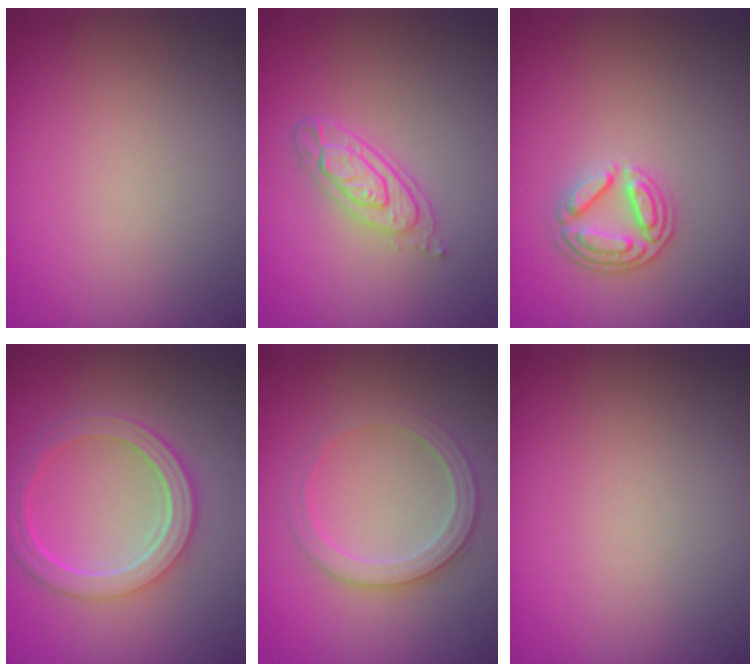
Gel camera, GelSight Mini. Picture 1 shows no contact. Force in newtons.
{"total": 3.7, "press": 2.7, "slide": 2.4}
{"total": 2.7, "press": 2.6, "slide": 0.9}
{"total": 5.4, "press": 4.0, "slide": 3.6}
{"total": 2.8, "press": 2.6, "slide": 0.8}
{"total": 0.0}